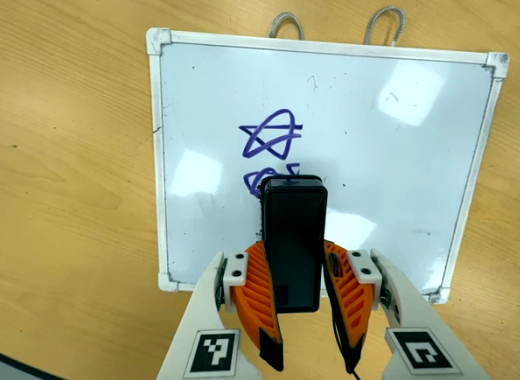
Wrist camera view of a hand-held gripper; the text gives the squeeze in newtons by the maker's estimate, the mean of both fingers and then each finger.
{"total": 7.9, "left": 5.6, "right": 10.1}